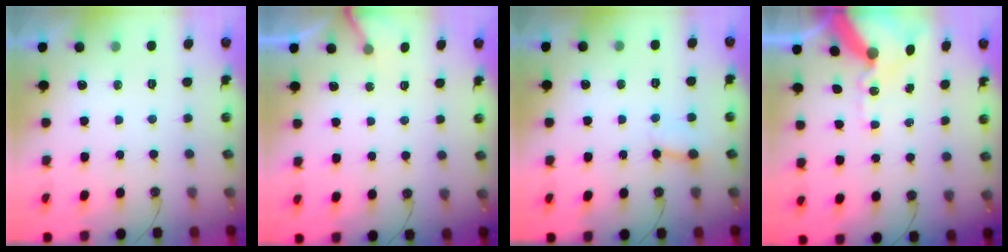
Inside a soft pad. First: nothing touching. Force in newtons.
{"total": 3.4, "press": 3.4, "slide": 0.2}
{"total": 2.6, "press": 2.6, "slide": 0.1}
{"total": 13.5, "press": 13.4, "slide": 1.9}